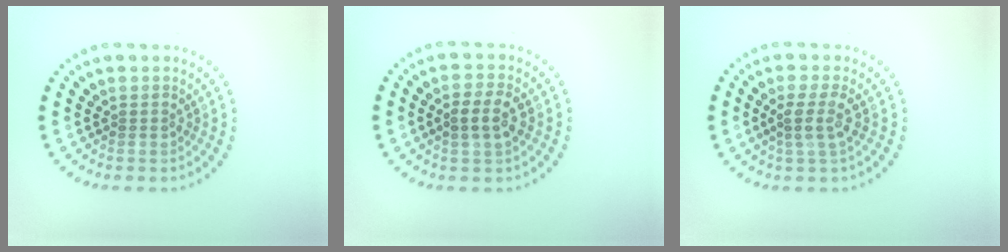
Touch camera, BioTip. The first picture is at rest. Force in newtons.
{"total": 2.7, "press": 2.7, "slide": 0.5}
{"total": 2.2, "press": 1.9, "slide": 1.1}